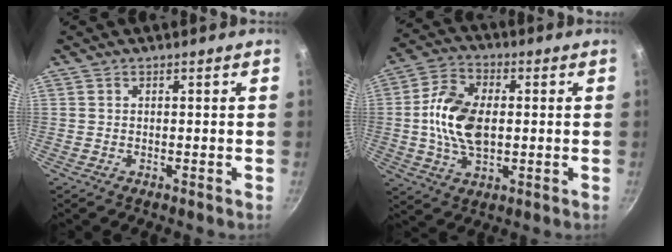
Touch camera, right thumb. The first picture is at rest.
{"total": 13.4, "force": [0.1, 8.3, 10.5], "torque": [-0.182, 0.015, -0.007]}